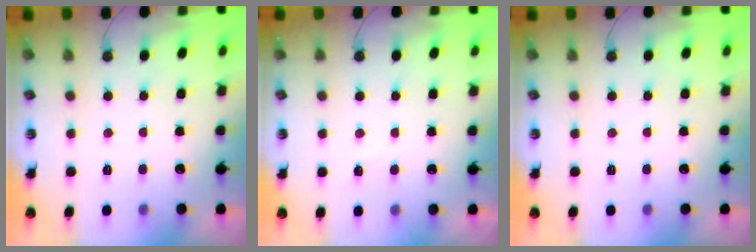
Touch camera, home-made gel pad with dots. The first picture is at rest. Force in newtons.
{"total": 3.8, "press": 3.8, "slide": 0.5}
{"total": 0.0}